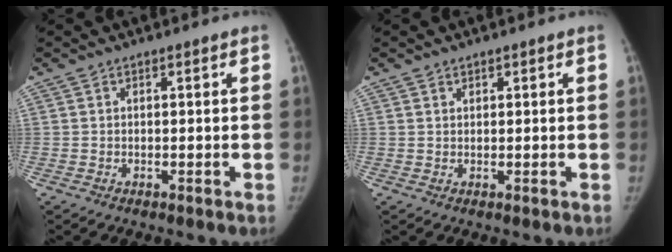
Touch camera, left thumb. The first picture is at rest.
{"total": 0.8, "force": [0.6, 0.5, 0.1], "torque": [0.010, -0.003, 0.006]}